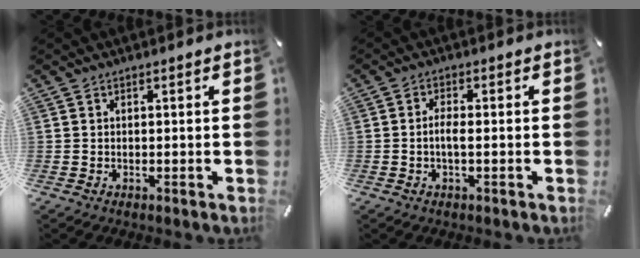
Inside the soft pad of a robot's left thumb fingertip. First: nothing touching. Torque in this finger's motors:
{"motor_torque": [0.02, -0.30, 0.15, 0.35, 0.09]}